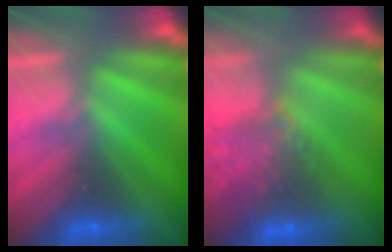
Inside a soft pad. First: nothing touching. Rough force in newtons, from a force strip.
{"total": 7.8}